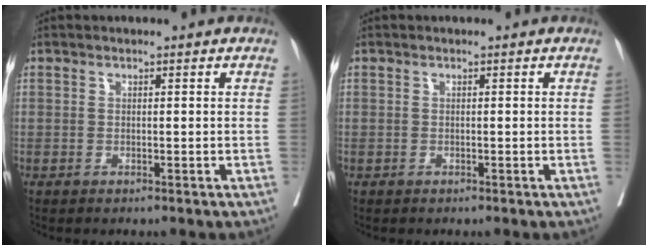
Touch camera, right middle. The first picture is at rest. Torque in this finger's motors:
{"motor_torque": [0.21, -0.48, -0.42, -0.21]}